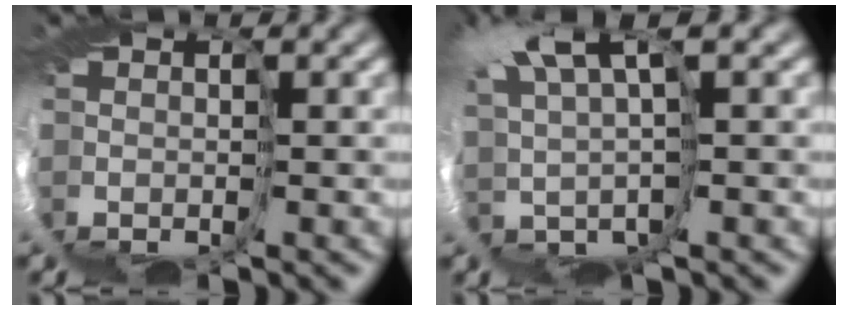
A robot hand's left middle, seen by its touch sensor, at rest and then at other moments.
{"total": 5.4, "force": [3.5, 1.0, 4.0], "torque": [-0.108, 0.010, 0.053]}